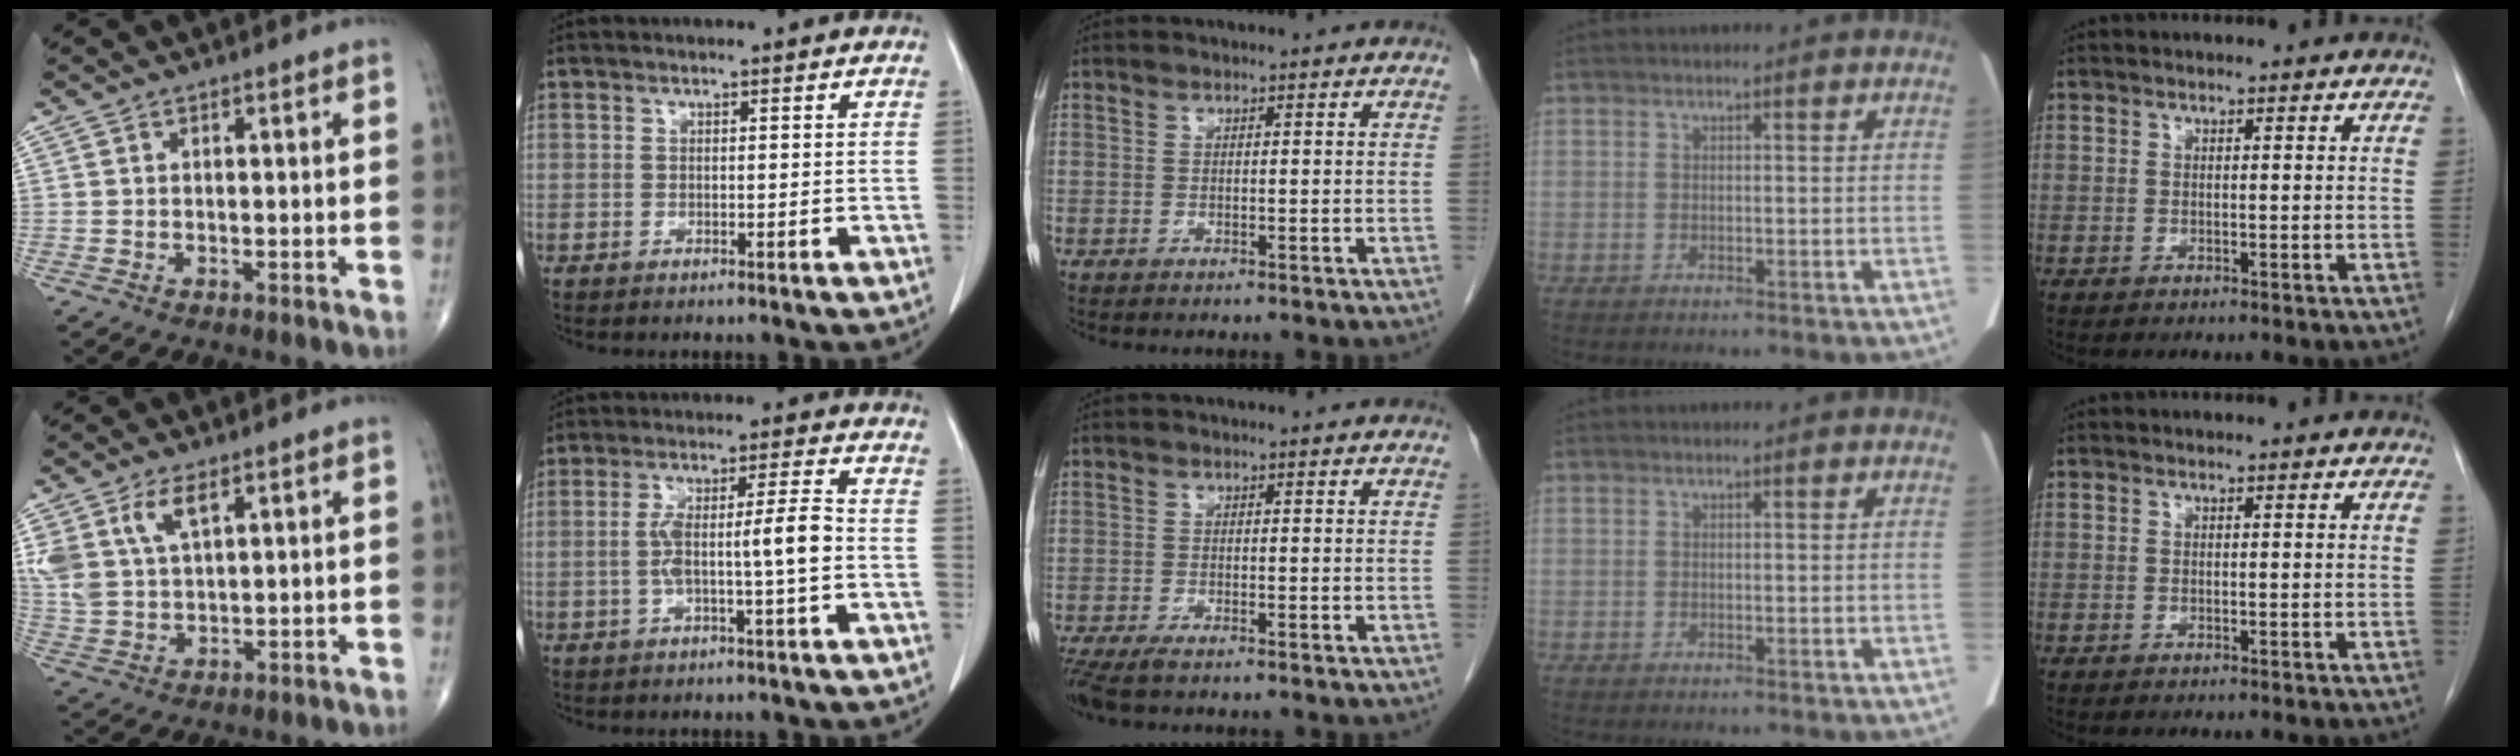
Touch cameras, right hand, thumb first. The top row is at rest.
{"thumb": {"total": 8.5, "force": [4.3, 4.2, 6.1], "torque": [-0.129, -0.009, 0.092]}, "index": {"total": 7.5, "force": [-1.2, 0.1, 7.4], "torque": [-0.141, 0.018, -0.018]}, "middle": {"total": 3.3, "force": [-2.5, 0.6, 2.1], "torque": [-0.038, -0.010, -0.045]}}